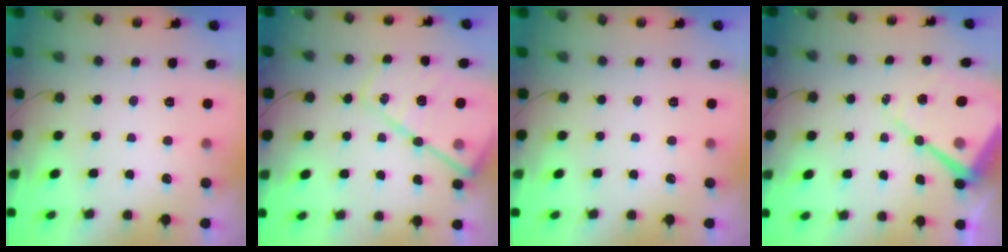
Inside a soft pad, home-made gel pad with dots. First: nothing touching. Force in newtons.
{"total": 18.9, "press": 18.8, "slide": 1.8}
{"total": 0.0}
{"total": 14.2, "press": 14.1, "slide": 1.3}